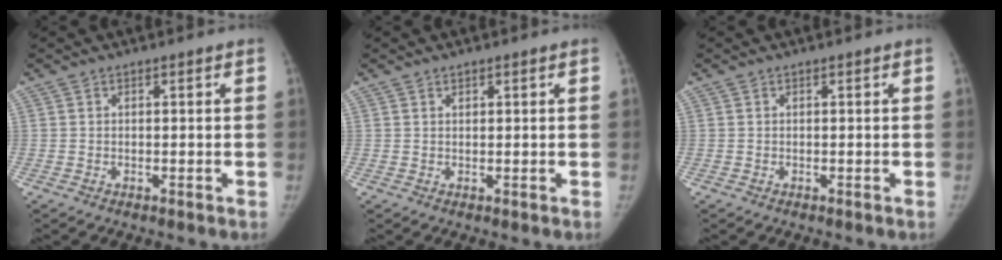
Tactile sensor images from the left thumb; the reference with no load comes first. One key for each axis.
{"total": 0.9, "fx": 0.6, "fy": 0.5, "fz": 0.3, "tx": -0.001, "ty": -0.004, "tz": 0.009}
{"total": 0.0}